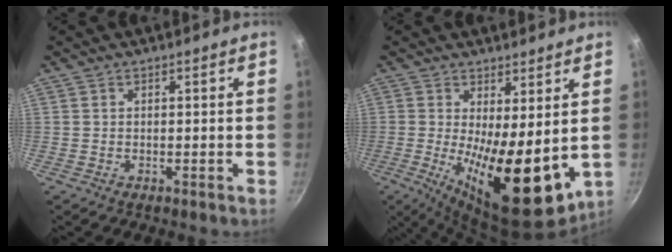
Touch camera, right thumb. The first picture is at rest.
{"total": 16.3, "force": [0.0, 6.1, 15.1], "torque": [-0.206, -0.027, 0.014]}